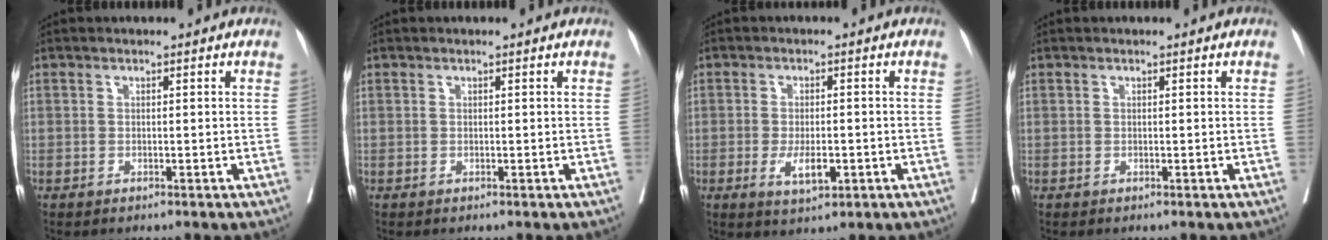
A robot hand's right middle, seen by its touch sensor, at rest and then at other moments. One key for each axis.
{"total": 0.0}
{"total": 4.5, "fx": -1.5, "fy": 1.6, "fz": 4.0, "tx": -0.071, "ty": -0.004, "tz": -0.018}
{"total": 0.0}